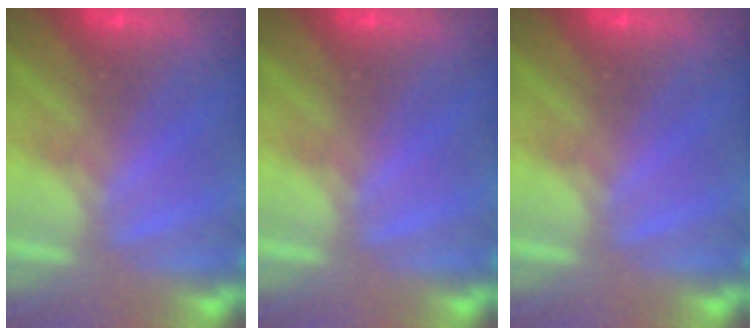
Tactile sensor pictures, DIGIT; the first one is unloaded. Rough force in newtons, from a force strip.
{"total": 0.0}
{"total": 0.0}